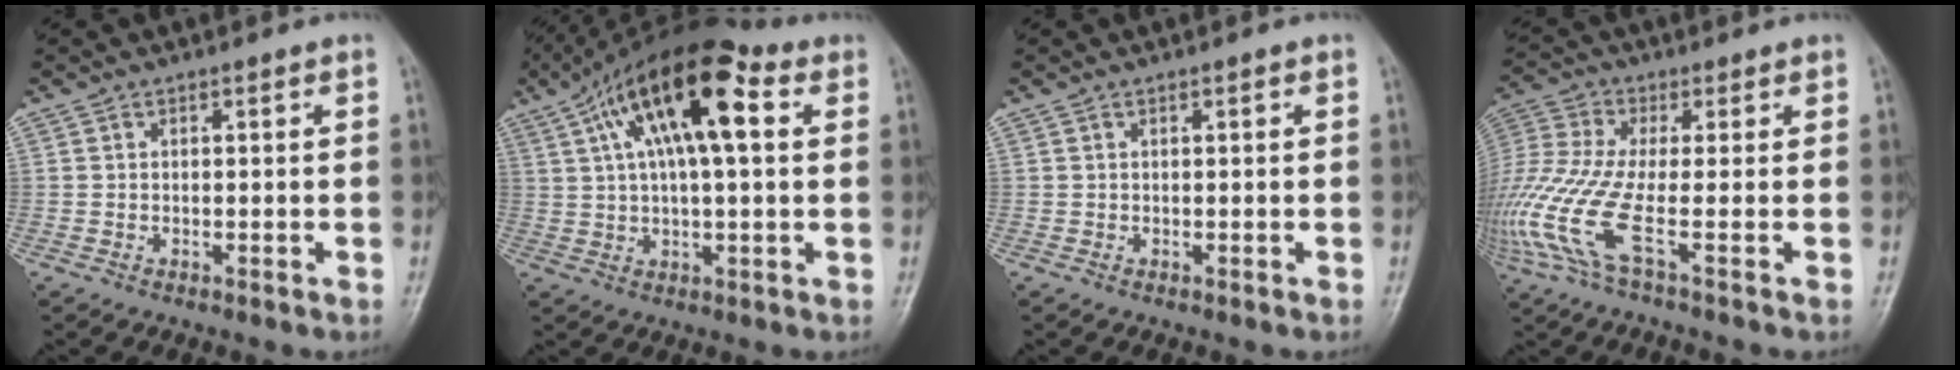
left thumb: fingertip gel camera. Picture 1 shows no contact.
{"total": 16.7, "force": [5.5, 6.2, 14.5], "torque": [-0.234, 0.024, 0.082]}
{"total": 0.0}
{"total": 12.5, "force": [-3.8, 2.3, 11.7], "torque": [-0.304, 0.006, -0.086]}